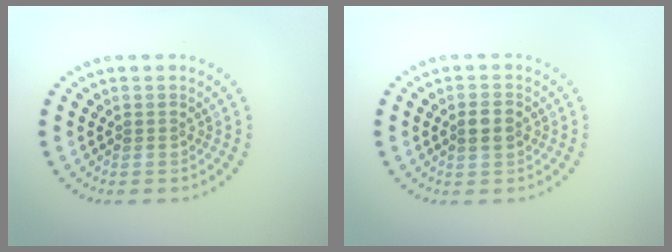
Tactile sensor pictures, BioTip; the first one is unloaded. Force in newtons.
{"total": 1.9, "press": 1.9, "slide": 0.3}